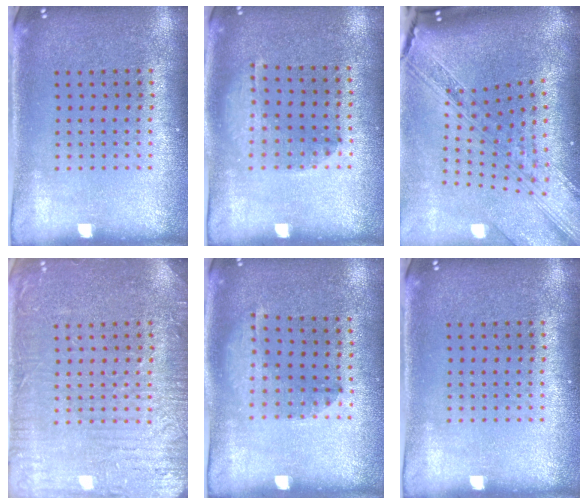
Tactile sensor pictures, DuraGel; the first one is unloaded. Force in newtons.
{"total": 1.0, "press": 1.0, "slide": 0.1}
{"total": 4.0, "press": 2.9, "slide": 2.7}
{"total": 5.0, "press": 5.0, "slide": 0.6}
{"total": 1.2, "press": 1.0, "slide": 0.7}
{"total": 0.0}